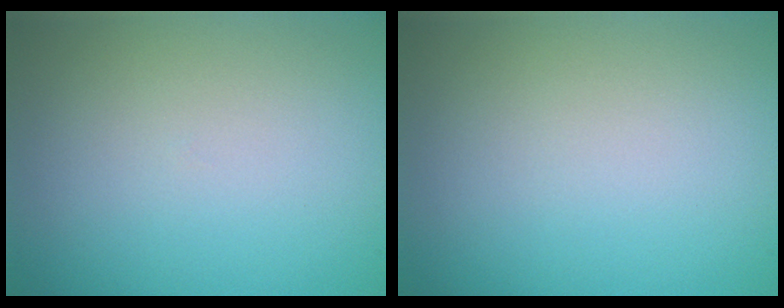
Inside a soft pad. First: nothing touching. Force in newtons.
{"total": 0.0}